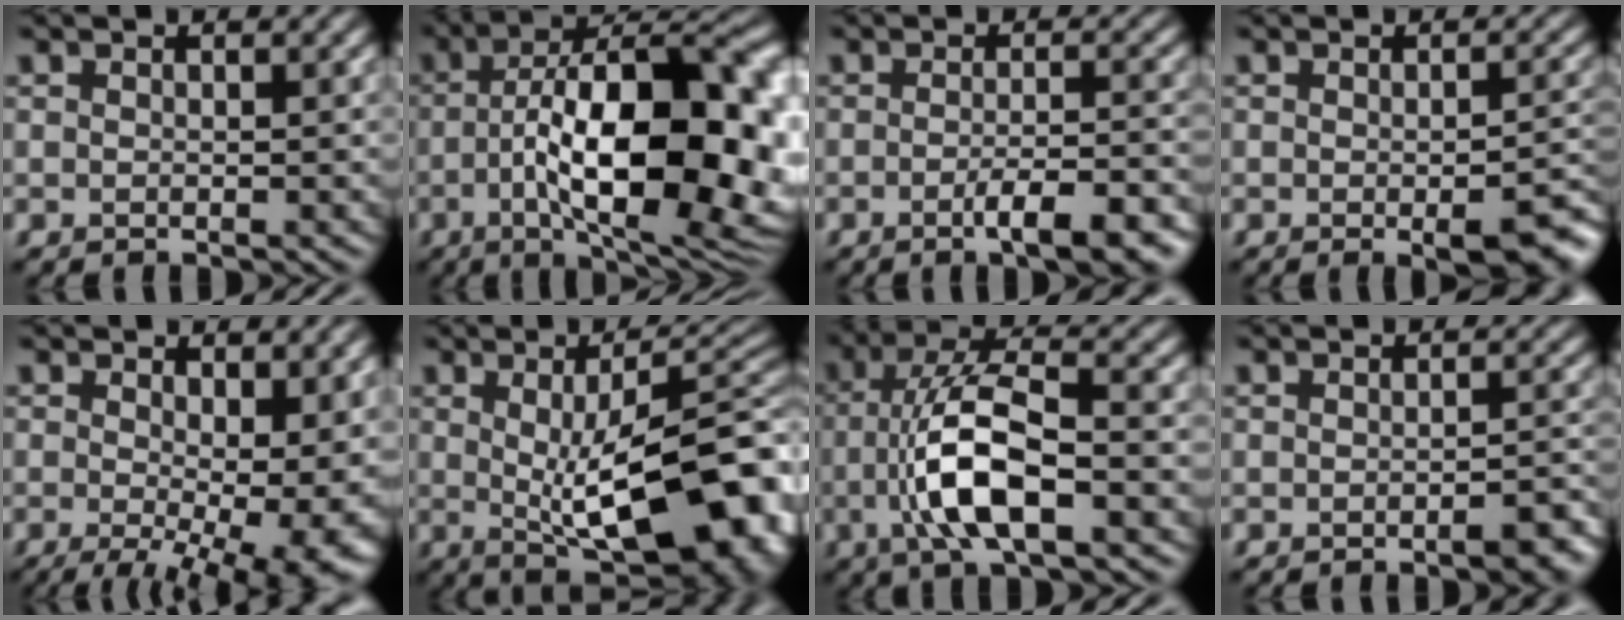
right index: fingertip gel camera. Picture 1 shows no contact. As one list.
[{"total": 16.2, "force": [-2.7, 6.2, 14.8], "torque": [-0.198, 0.014, -0.043]}, {"total": 5.4, "force": [-2.4, 1.3, 4.6], "torque": [-0.067, 0.001, -0.036]}, {"total": 5.4, "force": [-1.9, 1.4, 4.9], "torque": [-0.065, -0.008, -0.022]}, {"total": 13.0, "force": [-1.3, 5.9, 11.5], "torque": [-0.146, -0.024, 0.006]}, {"total": 13.6, "force": [-0.8, 5.4, 12.4], "torque": [-0.143, -0.007, 0.000]}, {"total": 7.8, "force": [-1.7, 2.6, 7.2], "torque": [-0.141, 0.009, -0.037]}, {"total": 2.5, "force": [-1.5, 0.7, 1.9], "torque": [-0.023, 0.004, -0.022]}]